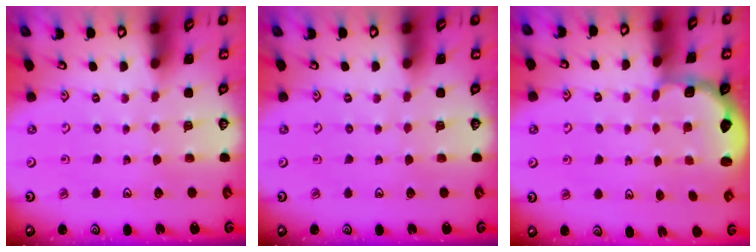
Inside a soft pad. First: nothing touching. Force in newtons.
{"total": 0.0}
{"total": 2.6, "press": 2.1, "slide": 1.5}